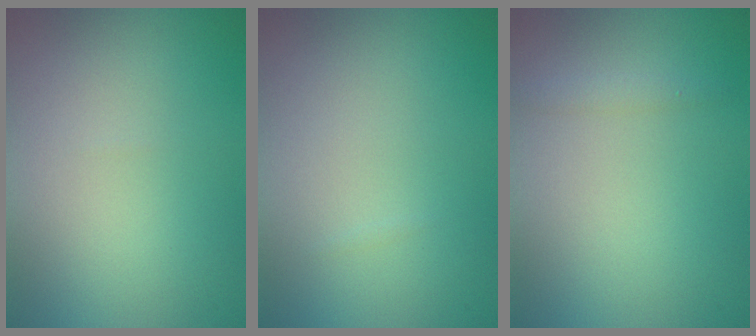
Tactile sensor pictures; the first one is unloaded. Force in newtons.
{"total": 0.0}
{"total": 0.8, "press": 0.8, "slide": 0.0}